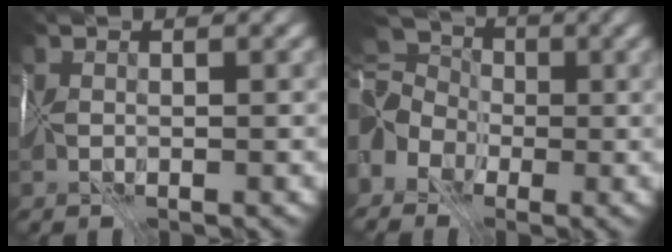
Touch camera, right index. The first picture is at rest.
{"total": 7.0, "force": [-0.8, 5.5, 4.2], "torque": [-0.072, 0.007, -0.016]}